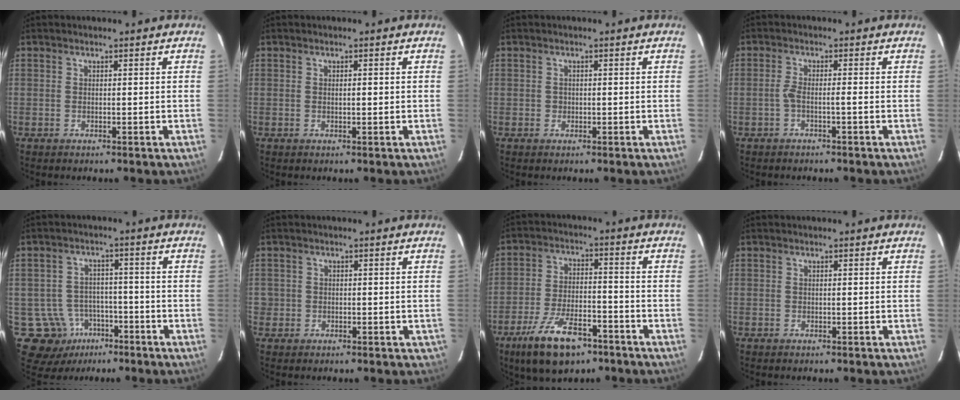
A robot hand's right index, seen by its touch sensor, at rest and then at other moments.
{"total": 0.9, "force": [0.0, 0.2, 0.9], "torque": [-0.015, 0.000, 0.002]}
{"total": 0.6, "force": [-0.1, 0.6, 0.2], "torque": [-0.003, 0.003, -0.003]}
{"total": 1.9, "force": [-0.8, -0.1, 1.7], "torque": [-0.035, 0.005, -0.017]}
{"total": 11.2, "force": [-4.6, 10.0, 1.7], "torque": [-0.046, 0.030, -0.057]}
{"total": 2.0, "force": [-0.4, 1.9, 0.2], "torque": [0.007, 0.007, -0.001]}
{"total": 12.0, "force": [-7.7, 4.5, 8.0], "torque": [-0.154, -0.008, -0.132]}
{"total": 0.0}